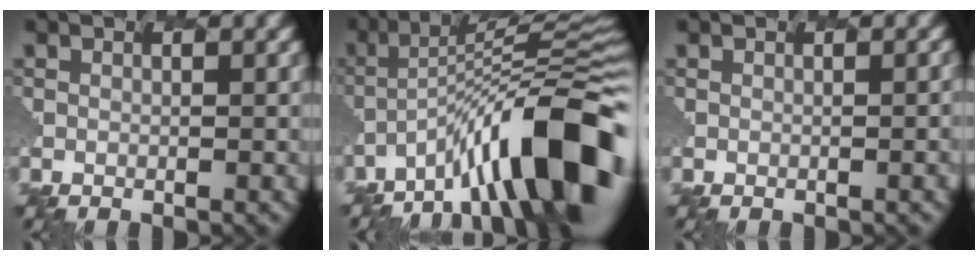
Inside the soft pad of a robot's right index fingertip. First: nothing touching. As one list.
[{"total": 12.0, "force": [-7.0, 2.5, 9.5], "torque": [-0.152, 0.019, -0.117]}, {"total": 3.0, "force": [-0.1, 1.5, 2.7], "torque": [-0.007, 0.010, -0.008]}]